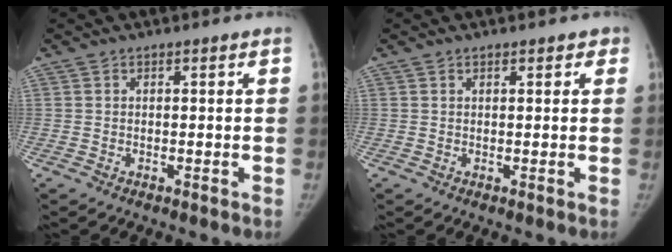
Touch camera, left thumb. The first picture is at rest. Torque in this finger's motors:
{"motor_torque": [-0.20, -0.09, -0.14, 0.08, 0.01]}